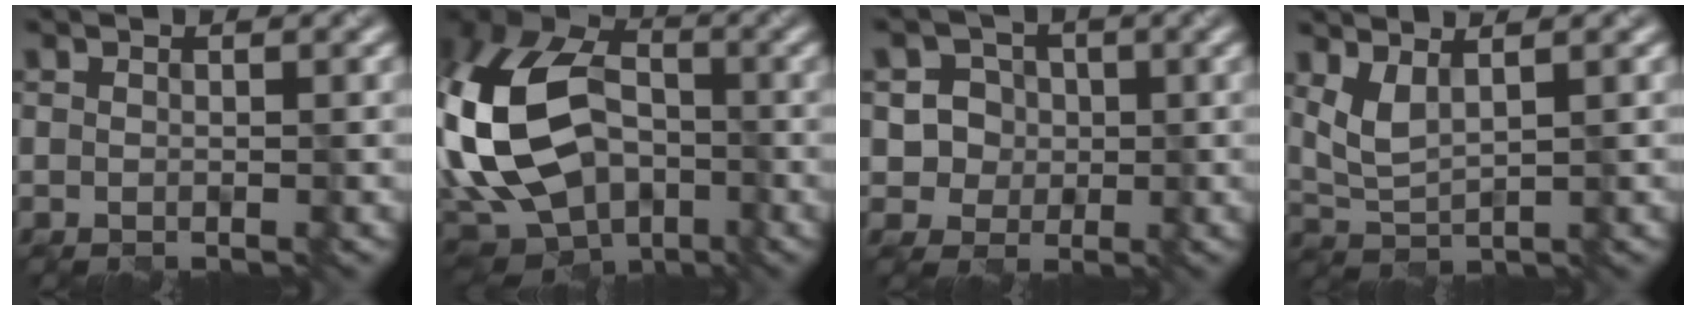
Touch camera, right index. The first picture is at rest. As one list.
[{"total": 17.5, "force": [-1.9, 12.6, 12.1], "torque": [-0.266, 0.000, -0.038]}, {"total": 4.7, "force": [0.5, 4.5, 1.4], "torque": [-0.015, 0.011, 0.000]}, {"total": 2.4, "force": [1.3, 0.7, 1.9], "torque": [-0.055, -0.005, 0.035]}]